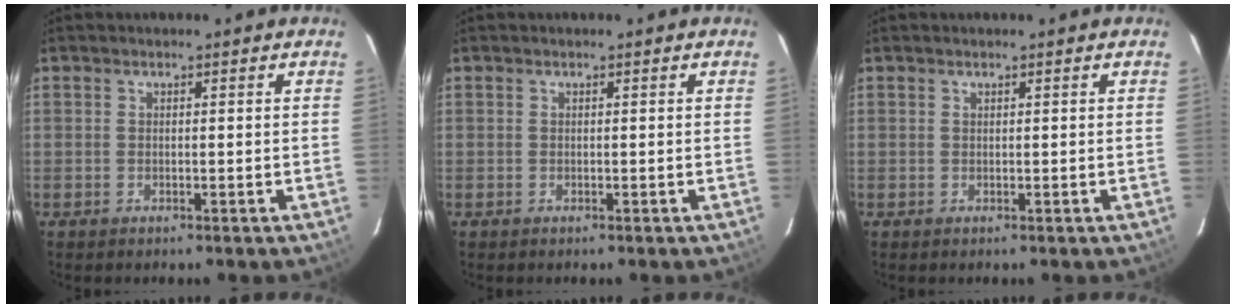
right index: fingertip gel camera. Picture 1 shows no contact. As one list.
[{"total": 0.0}, {"total": 0.0}]